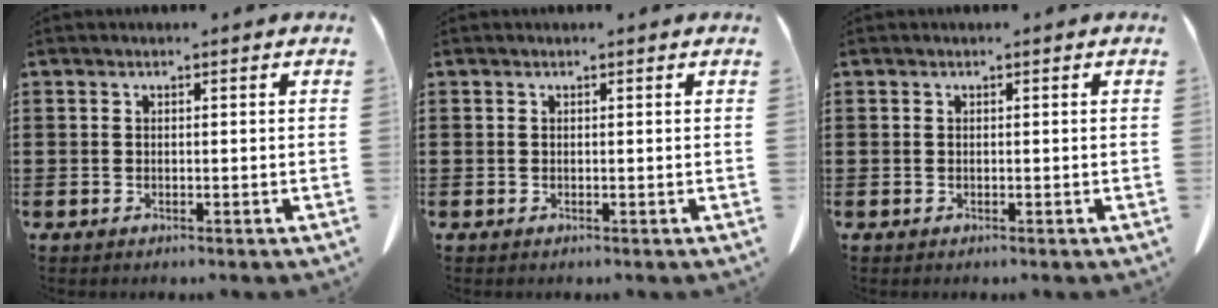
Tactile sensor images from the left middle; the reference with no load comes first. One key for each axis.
{"total": 0.0}
{"total": 0.0}